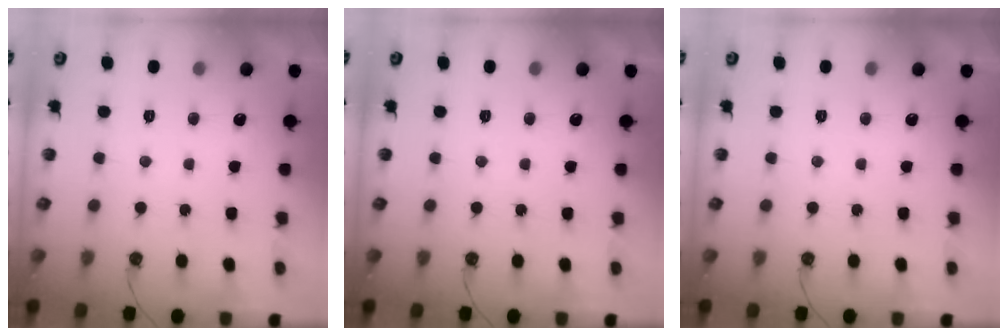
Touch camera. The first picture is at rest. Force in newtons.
{"total": 0.0}
{"total": 0.0}